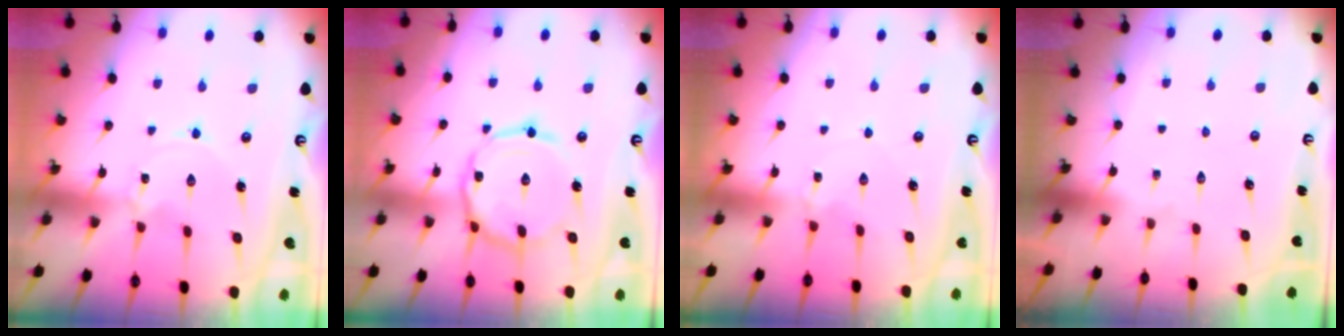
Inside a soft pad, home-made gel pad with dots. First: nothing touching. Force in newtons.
{"total": 9.8, "press": 9.8, "slide": 0.5}
{"total": 2.3, "press": 2.3, "slide": 0.3}
{"total": 0.0}